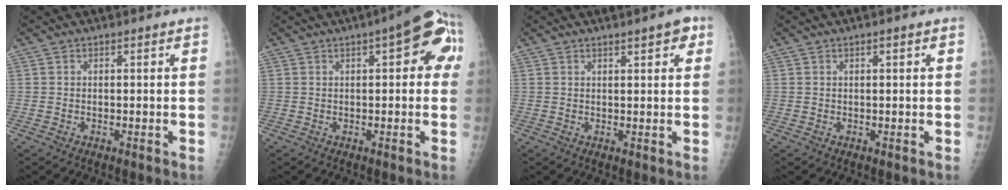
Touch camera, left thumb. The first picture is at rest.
{"total": 9.5, "force": [2.6, 3.6, 8.4], "torque": [-0.073, 0.023, 0.020]}
{"total": 3.3, "force": [1.9, 0.9, 2.6], "torque": [-0.024, -0.005, 0.023]}
{"total": 0.9, "force": [0.3, 0.1, 0.8], "torque": [-0.012, 0.002, 0.004]}